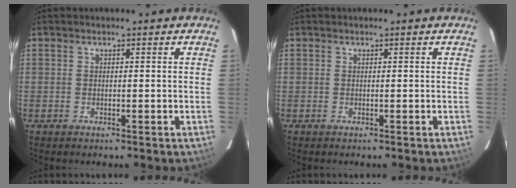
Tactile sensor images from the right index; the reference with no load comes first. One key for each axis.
{"total": 0.0}